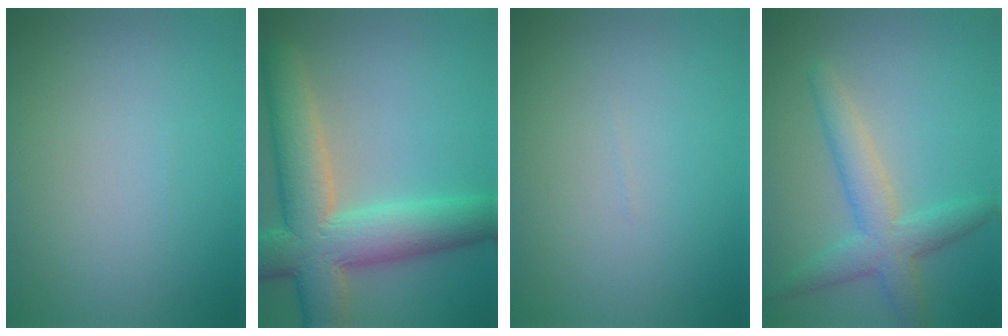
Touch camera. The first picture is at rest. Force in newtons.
{"total": 10.2, "press": 10.2, "slide": 0.9}
{"total": 0.0}
{"total": 4.3, "press": 4.3, "slide": 0.2}